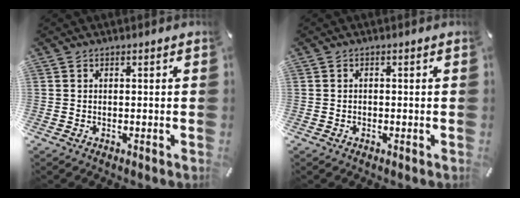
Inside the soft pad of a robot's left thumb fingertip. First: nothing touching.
{"total": 0.6, "force": [-0.2, 0.4, 0.4], "torque": [-0.009, 0.001, -0.004]}